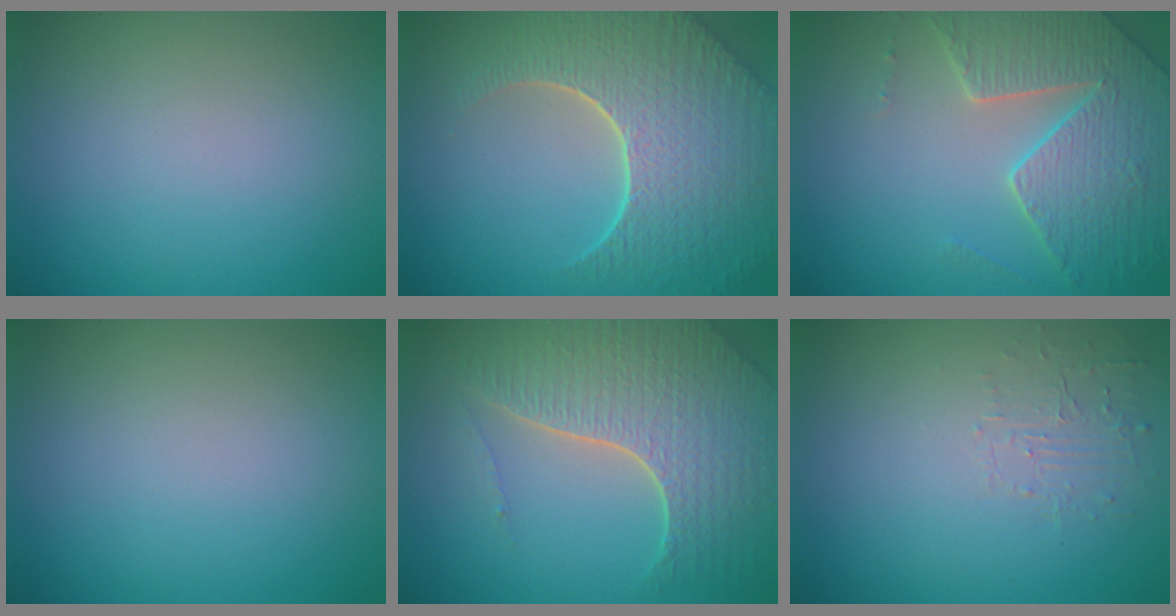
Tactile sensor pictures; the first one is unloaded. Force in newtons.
{"total": 8.8, "press": 6.3, "slide": 6.1}
{"total": 4.8, "press": 4.6, "slide": 1.5}
{"total": 0.0}
{"total": 7.2, "press": 5.2, "slide": 5.0}
{"total": 1.5, "press": 0.1, "slide": 1.5}